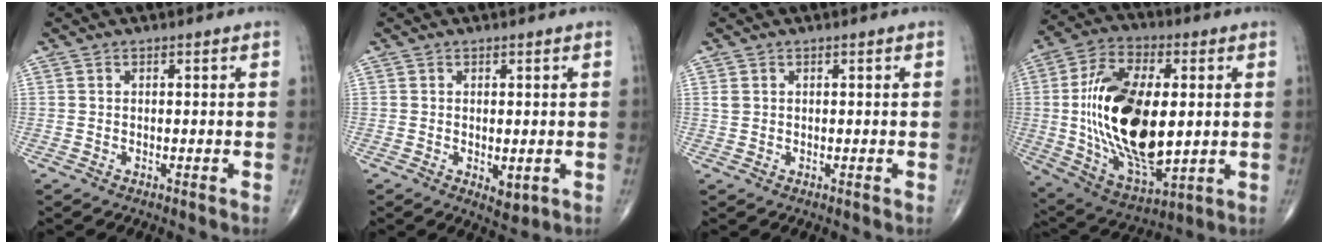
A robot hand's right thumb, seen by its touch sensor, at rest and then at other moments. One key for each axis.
{"total": 3.0, "fx": -0.5, "fy": 1.6, "fz": 2.5, "tx": -0.029, "ty": -0.008, "tz": -0.001}
{"total": 1.1, "fx": 0.3, "fy": 0.9, "fz": 0.5, "tx": -0.009, "ty": 0.003, "tz": 0.009}
{"total": 24.9, "fx": 1.0, "fy": 12.7, "fz": 21.4, "tx": -0.391, "ty": -0.012, "tz": 0.028}